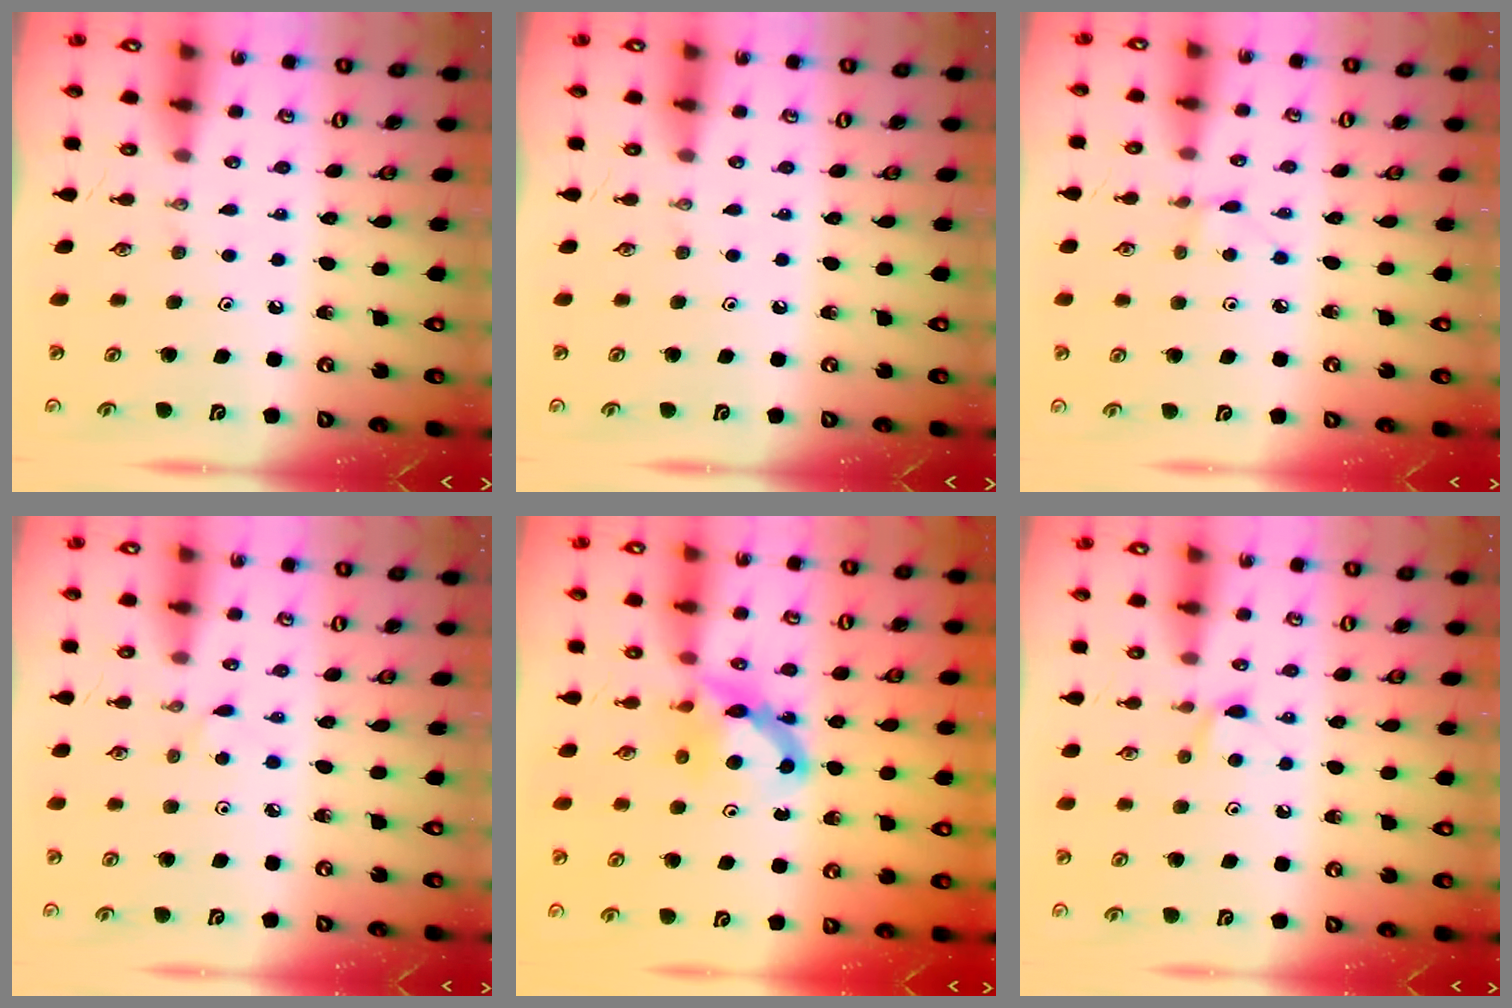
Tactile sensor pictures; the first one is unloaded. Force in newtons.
{"total": 0.0}
{"total": 2.4, "press": 2.4, "slide": 0.3}
{"total": 2.9, "press": 2.9, "slide": 0.1}
{"total": 7.1, "press": 7.0, "slide": 0.7}
{"total": 5.2, "press": 5.2, "slide": 0.7}